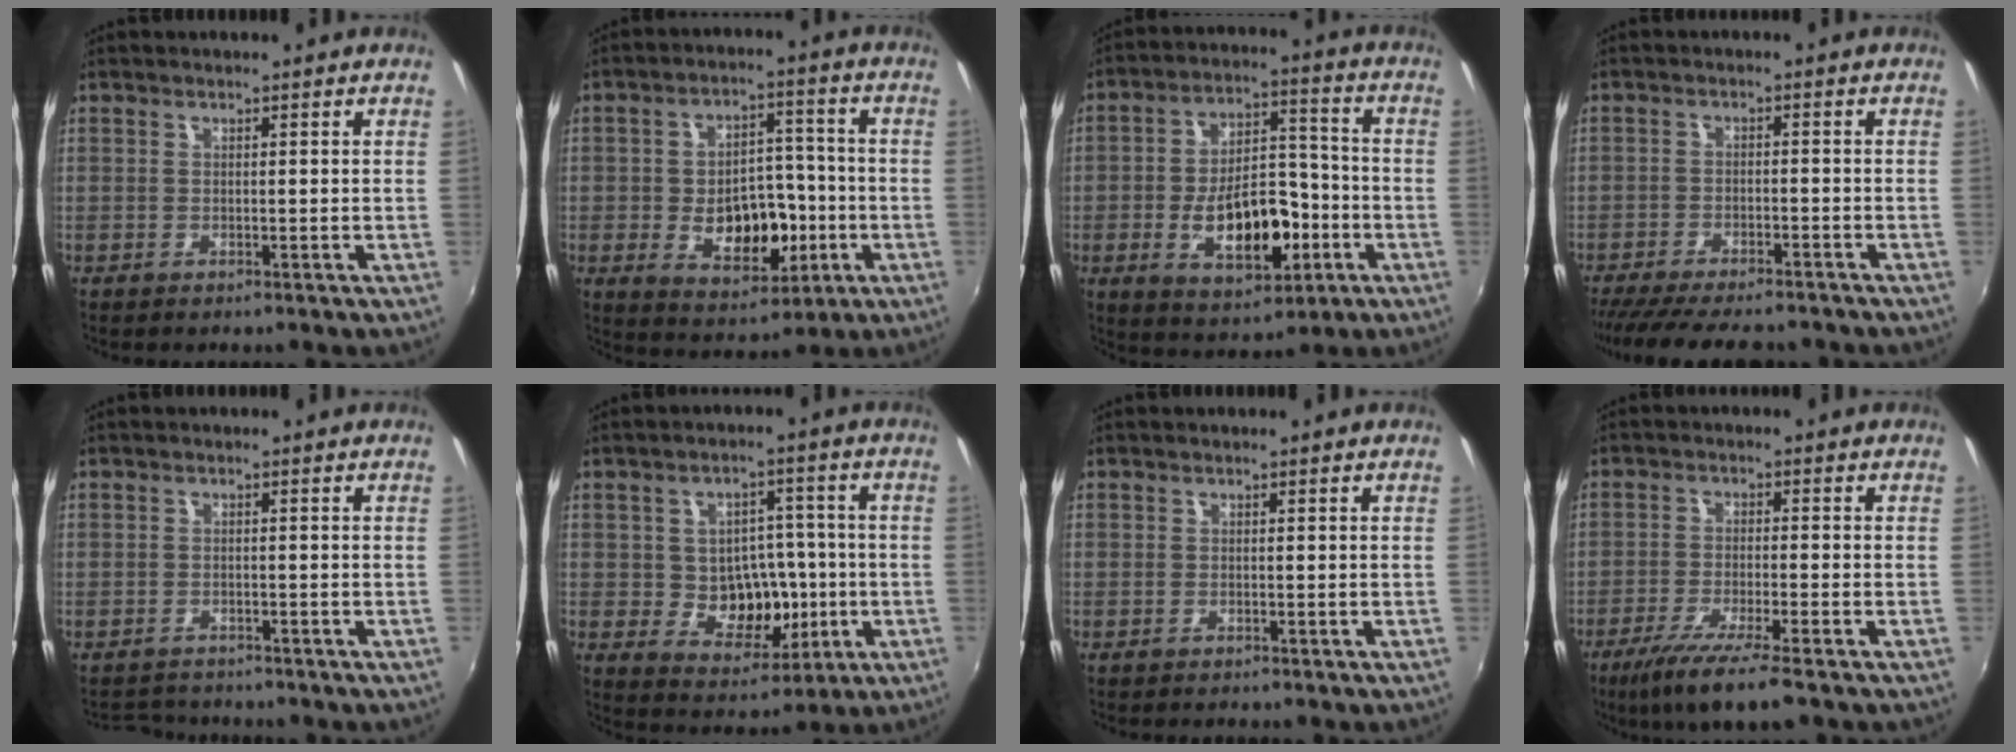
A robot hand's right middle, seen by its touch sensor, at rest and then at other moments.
{"total": 13.0, "force": [-3.3, 8.2, 9.5], "torque": [-0.167, 0.010, -0.031]}
{"total": 15.1, "force": [-4.9, 7.7, 12.0], "torque": [-0.214, 0.015, -0.060]}
{"total": 15.3, "force": [-13.0, 3.7, 7.1], "torque": [-0.148, -0.033, -0.197]}
{"total": 3.2, "force": [-2.9, 1.2, 0.0], "torque": [-0.012, 0.003, -0.054]}
{"total": 11.1, "force": [-1.3, 9.0, 6.5], "torque": [-0.119, 0.005, -0.002]}
{"total": 0.0}
{"total": 9.8, "force": [-6.8, 0.8, 7.0], "torque": [-0.151, -0.032, -0.119]}